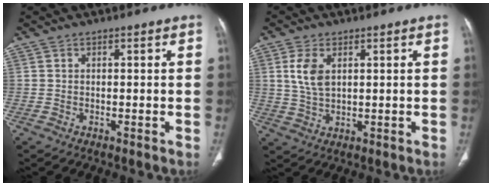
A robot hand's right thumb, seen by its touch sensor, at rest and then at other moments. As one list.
[{"total": 5.8, "force": [1.9, 3.2, 4.4], "torque": [-0.092, -0.004, 0.043]}]